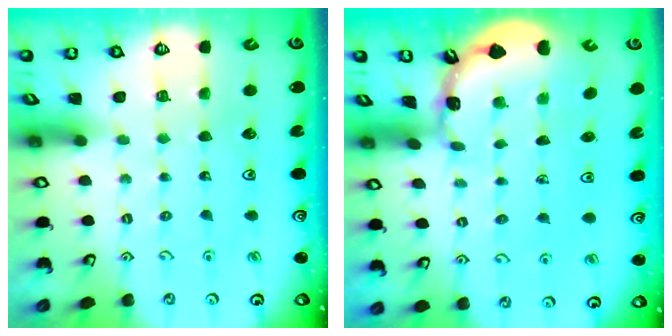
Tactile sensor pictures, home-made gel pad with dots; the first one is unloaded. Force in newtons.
{"total": 1.8, "press": 1.8, "slide": 0.2}